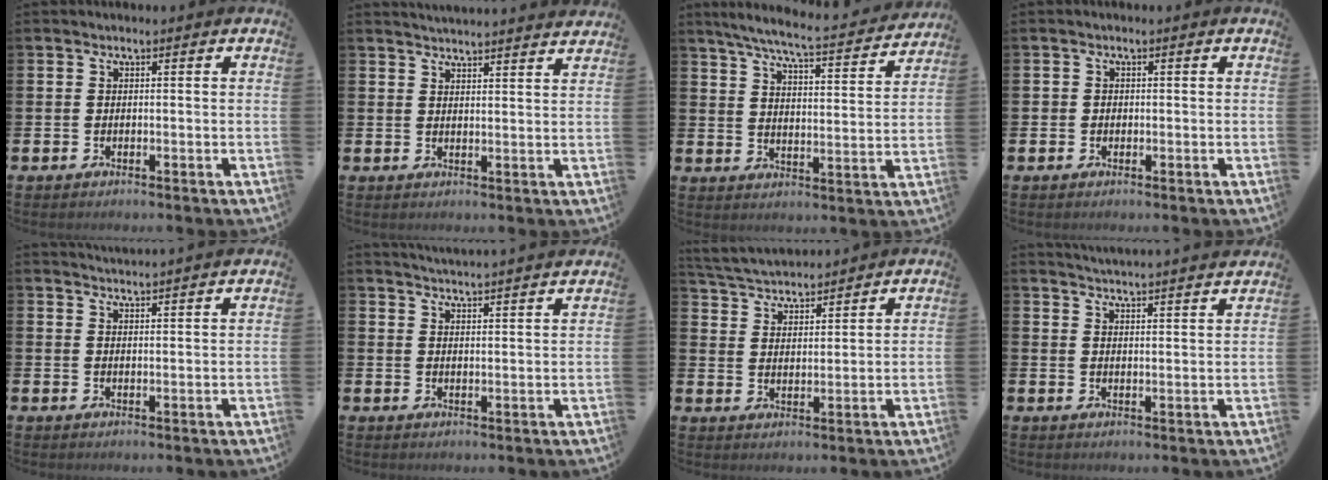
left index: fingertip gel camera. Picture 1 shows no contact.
{"total": 3.5, "force": [3.5, -0.4, 0.0], "torque": [-0.008, -0.021, 0.064]}
{"total": 6.6, "force": [5.9, 0.3, 2.9], "torque": [-0.073, -0.044, 0.096]}
{"total": 0.9, "force": [-0.1, 0.9, 0.2], "torque": [-0.001, 0.006, -0.004]}
{"total": 3.0, "force": [3.0, -0.4, -0.1], "torque": [-0.004, -0.016, 0.055]}
{"total": 4.1, "force": [4.0, -0.8, 0.1], "torque": [-0.010, -0.027, 0.071]}
{"total": 4.5, "force": [4.4, 0.8, 0.0], "torque": [-0.026, -0.027, 0.078]}
{"total": 4.3, "force": [4.3, -0.6, 0.0], "torque": [-0.010, -0.031, 0.076]}